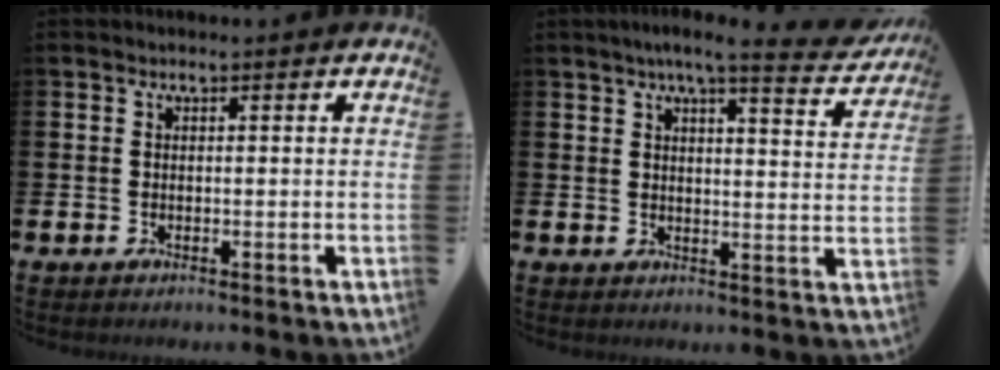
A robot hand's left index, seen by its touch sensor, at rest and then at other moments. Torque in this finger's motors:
{"motor_torque": [1.02, -1.12, 0.40, 0.16]}